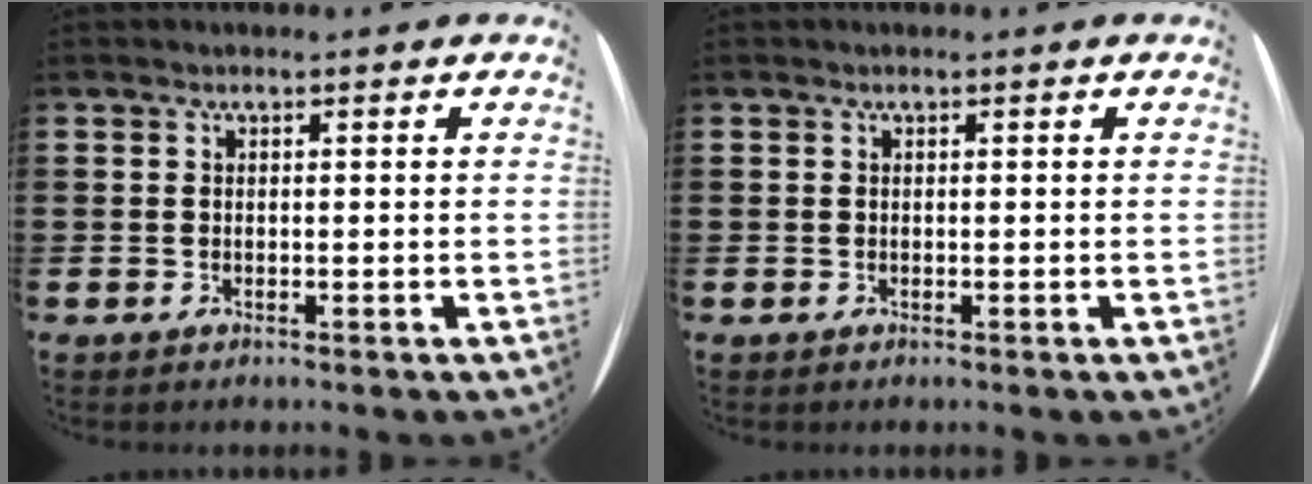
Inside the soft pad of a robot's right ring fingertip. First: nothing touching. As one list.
[{"total": 0.0}]